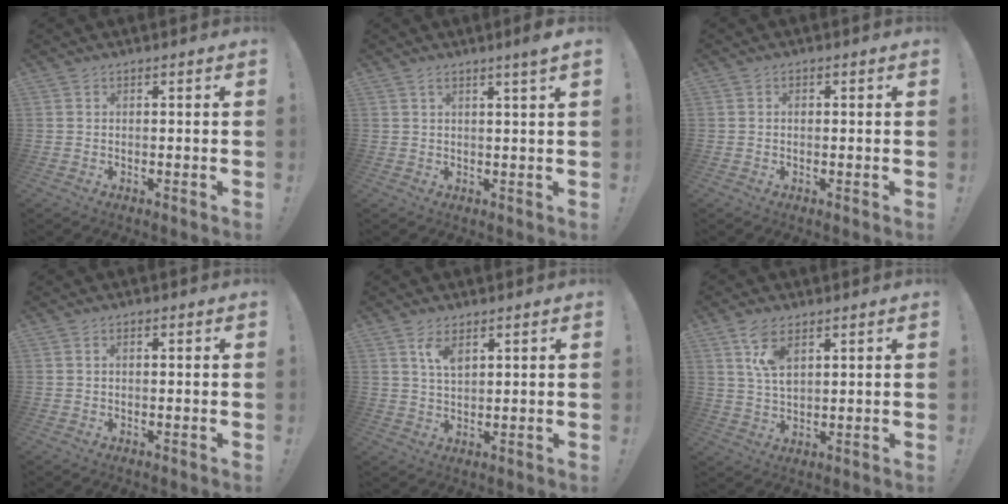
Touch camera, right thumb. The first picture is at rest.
{"total": 3.0, "force": [1.6, -0.5, 2.6], "torque": [-0.043, -0.009, 0.024]}
{"total": 0.7, "force": [-0.2, 0.5, 0.4], "torque": [-0.010, 0.001, -0.004]}
{"total": 0.8, "force": [0.1, 0.5, 0.7], "torque": [-0.011, 0.000, 0.002]}
{"total": 5.1, "force": [2.8, 2.3, 3.6], "torque": [-0.058, -0.013, 0.047]}
{"total": 7.9, "force": [4.3, 3.7, 5.6], "torque": [-0.103, -0.011, 0.079]}